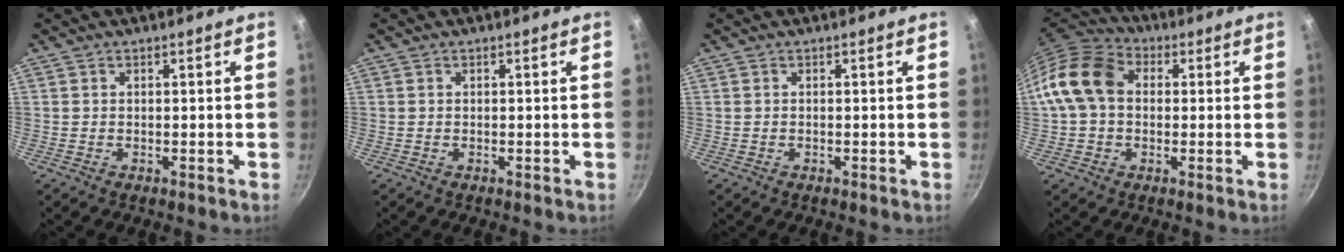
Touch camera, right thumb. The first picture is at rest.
{"total": 0.0}
{"total": 0.0}
{"total": 12.2, "force": [1.1, 9.2, 7.9], "torque": [-0.126, 0.027, 0.003]}